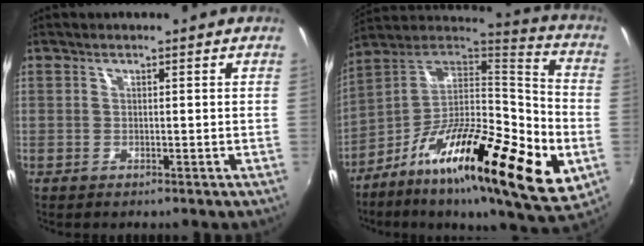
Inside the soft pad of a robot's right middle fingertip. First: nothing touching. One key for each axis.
{"total": 28.8, "fx": -10.3, "fy": 8.5, "fz": 25.5, "tx": -0.419, "ty": -0.034, "tz": -0.185}